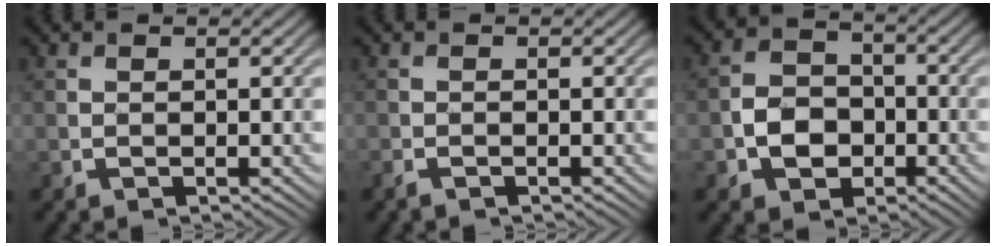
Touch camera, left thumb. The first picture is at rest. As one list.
[{"total": 1.3, "force": [-1.1, 0.4, 0.5], "torque": [-0.014, -0.006, -0.023]}, {"total": 5.4, "force": [-1.9, 4.2, 2.8], "torque": [-0.051, 0.001, -0.044]}]